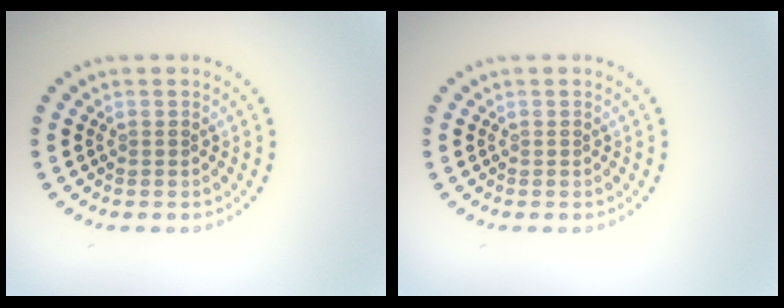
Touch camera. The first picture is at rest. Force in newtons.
{"total": 0.0}